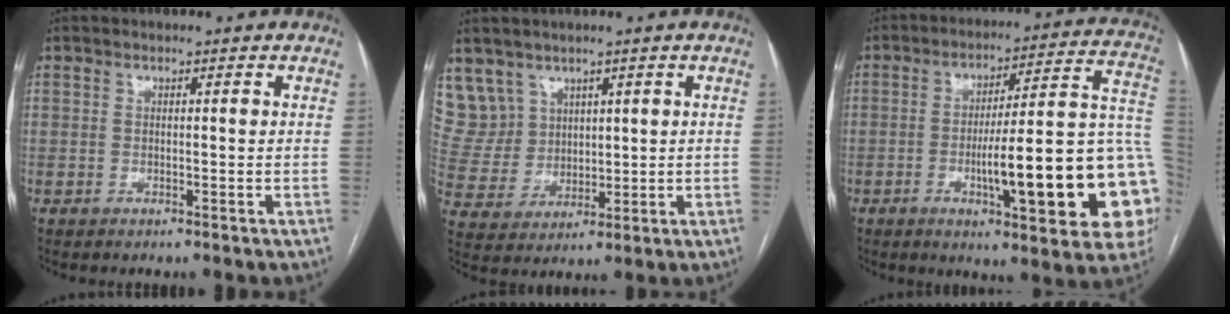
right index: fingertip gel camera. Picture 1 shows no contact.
{"total": 8.8, "force": [5.6, 6.8, 0.4], "torque": [-0.018, 0.027, 0.128]}
{"total": 23.4, "force": [-5.5, 3.4, 22.5], "torque": [-0.221, 0.018, -0.068]}